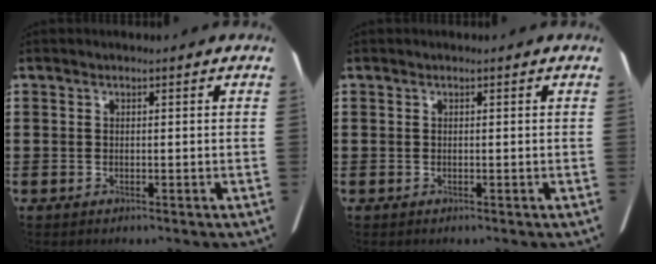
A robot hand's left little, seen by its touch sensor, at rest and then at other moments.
{"total": 0.0}